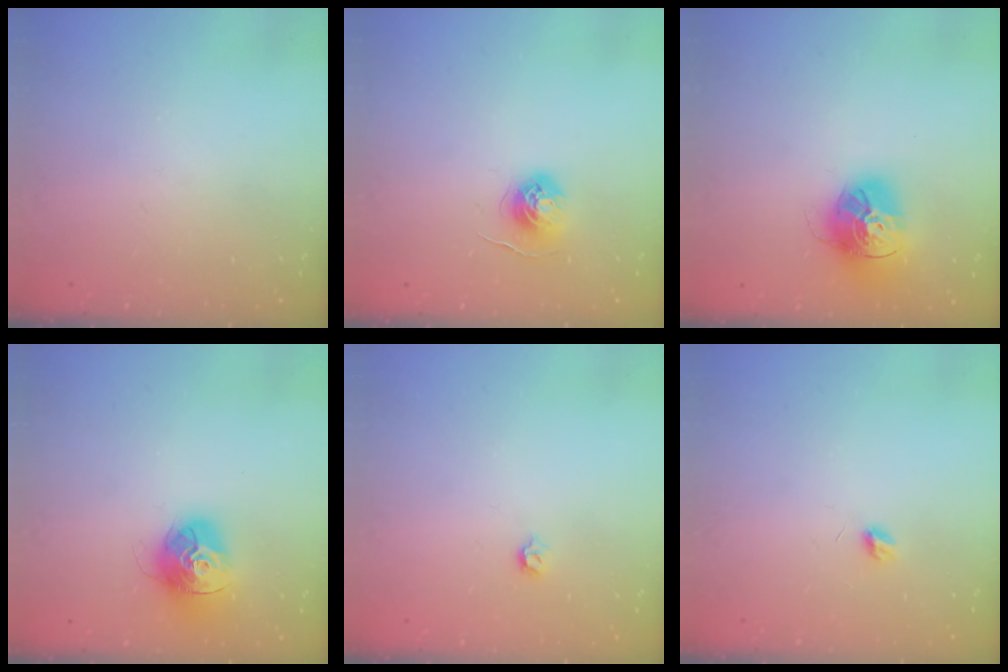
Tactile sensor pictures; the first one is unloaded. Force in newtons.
{"total": 5.7, "press": 5.7, "slide": 0.5}
{"total": 16.8, "press": 16.7, "slide": 1.5}
{"total": 14.5, "press": 14.4, "slide": 1.4}
{"total": 3.1, "press": 3.0, "slide": 0.8}
{"total": 3.9, "press": 3.9, "slide": 0.3}